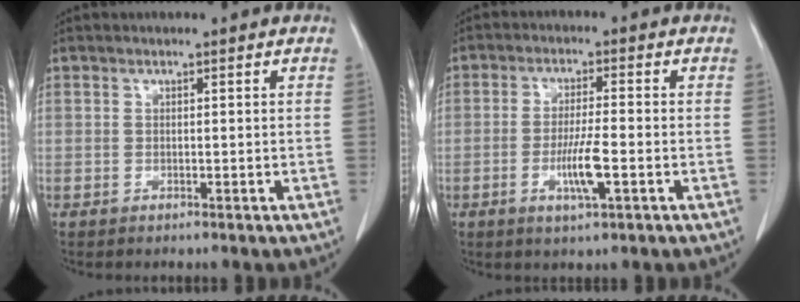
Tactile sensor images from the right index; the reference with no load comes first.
{"total": 5.9, "force": [-2.0, 0.4, 5.6], "torque": [-0.107, -0.009, -0.035]}